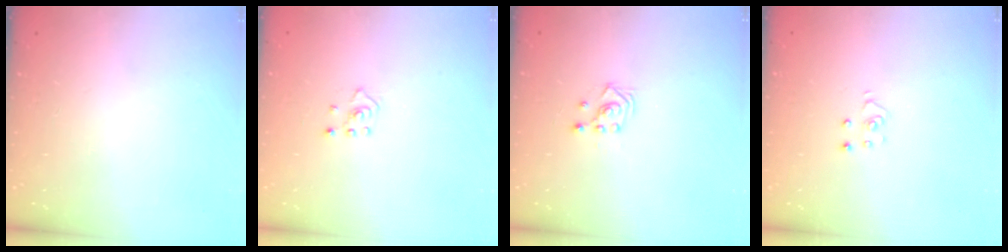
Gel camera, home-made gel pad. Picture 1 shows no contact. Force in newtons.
{"total": 2.4, "press": 2.4, "slide": 0.5}
{"total": 2.9, "press": 2.7, "slide": 1.0}
{"total": 3.6, "press": 3.6, "slide": 0.2}